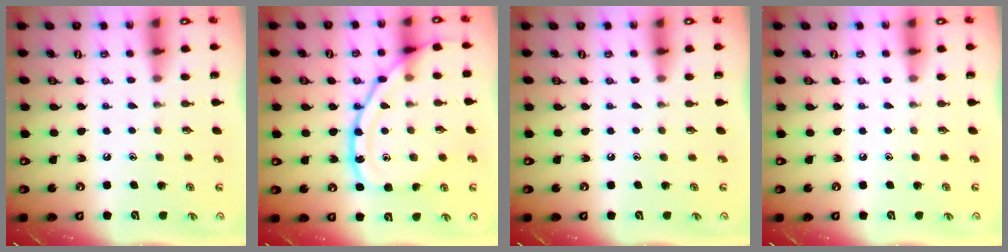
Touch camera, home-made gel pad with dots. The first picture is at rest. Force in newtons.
{"total": 15.3, "press": 15.3, "slide": 0.4}
{"total": 0.0}
{"total": 0.0}